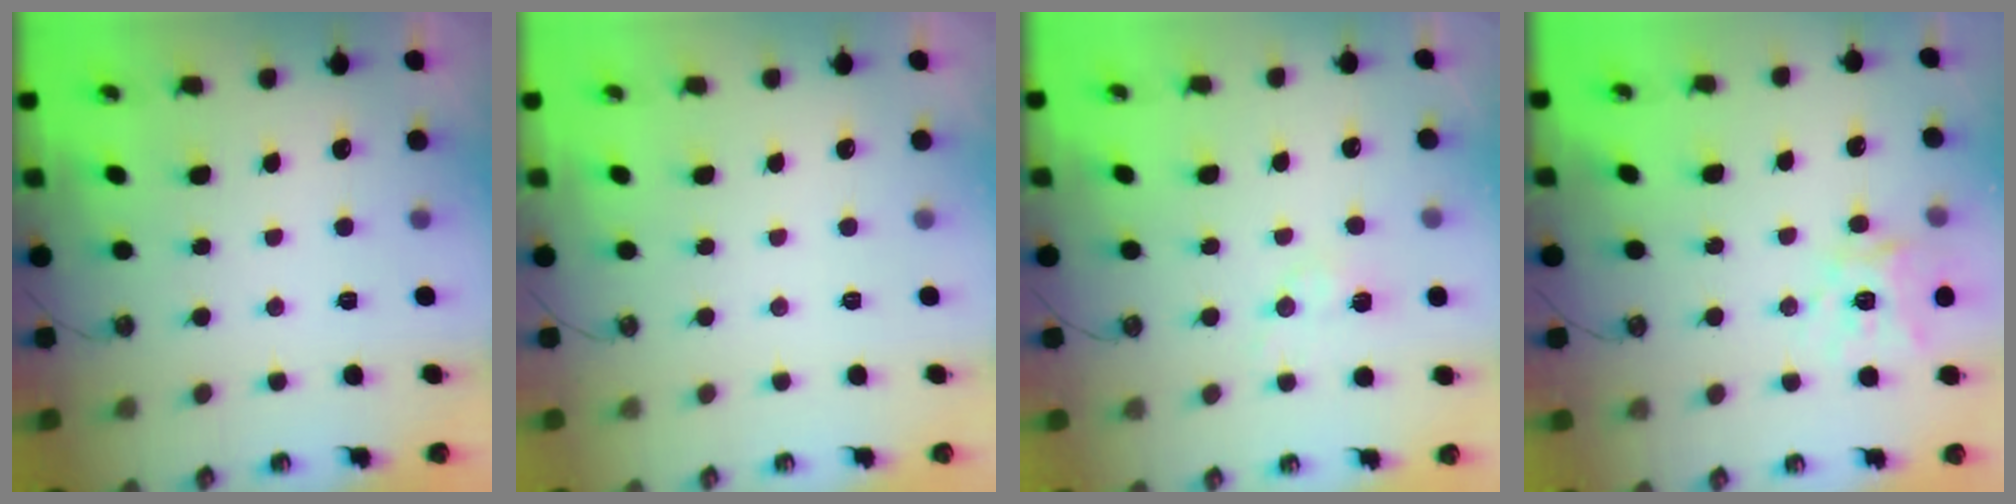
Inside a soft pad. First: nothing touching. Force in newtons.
{"total": 0.0}
{"total": 6.3, "press": 6.3, "slide": 0.6}
{"total": 14.7, "press": 14.6, "slide": 1.7}